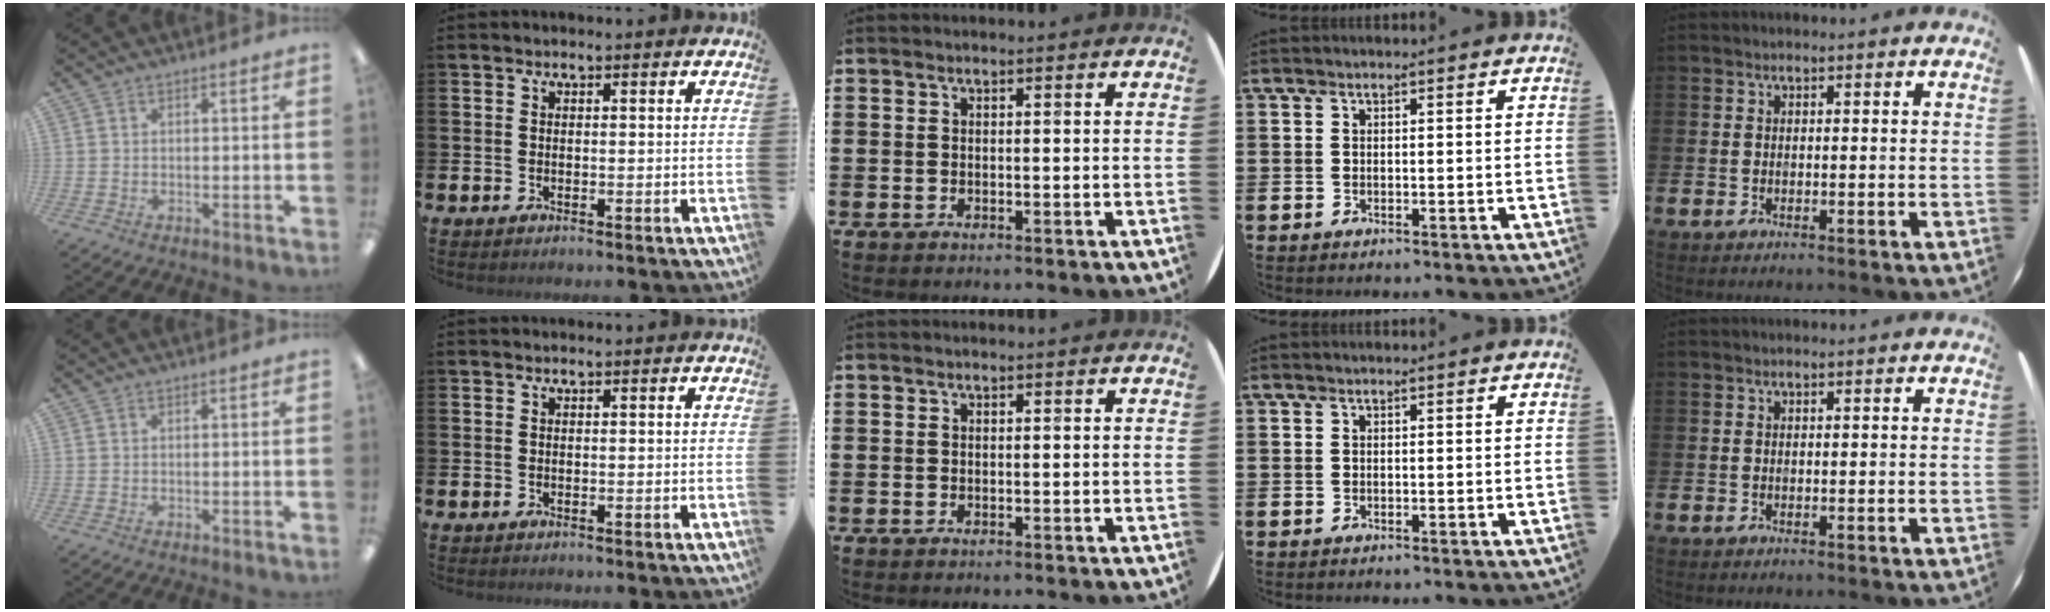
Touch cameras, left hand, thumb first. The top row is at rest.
{}